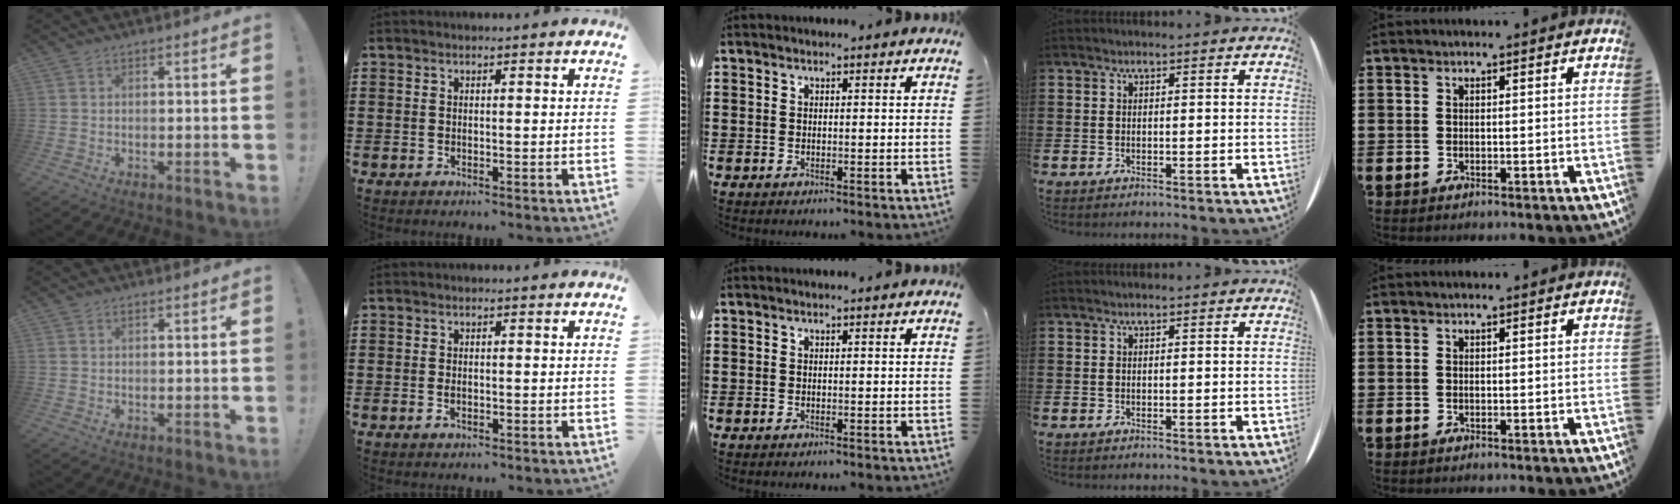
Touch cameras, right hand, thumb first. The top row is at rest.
{"thumb": {"total": 0.8, "force": [0.4, 0.4, 0.5], "torque": [-0.012, 0.002, 0.008]}, "index": {"total": 1.0, "force": [-0.4, 0.4, 0.9], "torque": [-0.019, -0.006, -0.005]}}